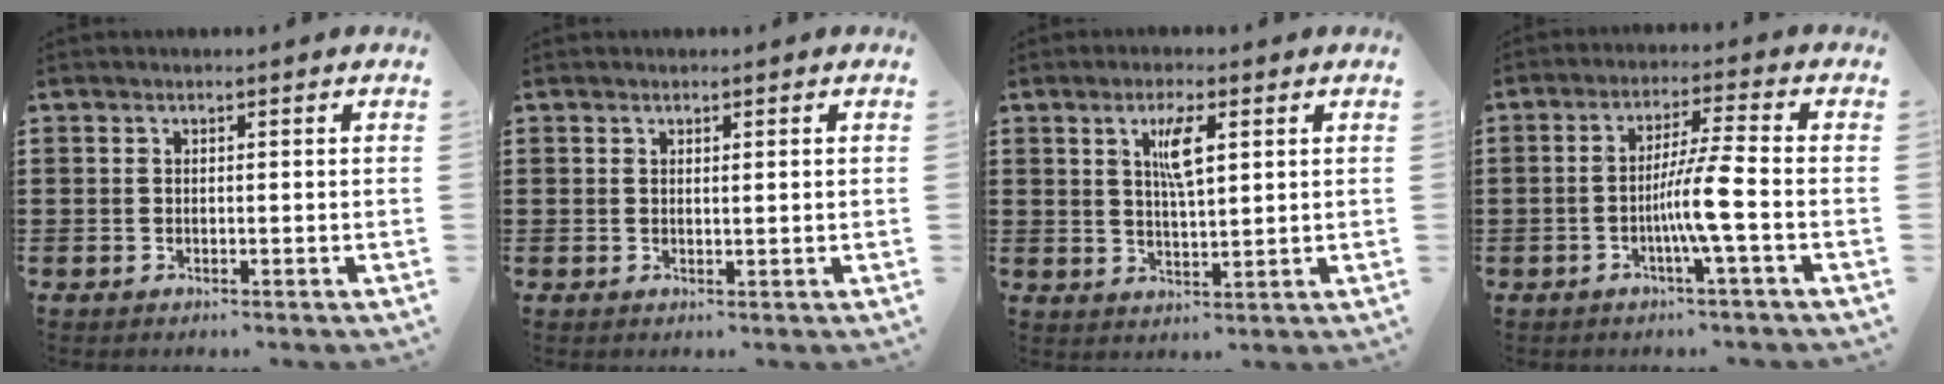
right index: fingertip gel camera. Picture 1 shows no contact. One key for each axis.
{"total": 0.6, "fx": 0.3, "fy": 0.0, "fz": 0.5, "tx": -0.010, "ty": -0.001, "tz": 0.005}
{"total": 5.0, "fx": 1.8, "fy": 1.3, "fz": 4.4, "tx": -0.086, "ty": 0.007, "tz": 0.025}
{"total": 6.9, "fx": -2.2, "fy": -0.6, "fz": 6.5, "tx": -0.112, "ty": -0.005, "tz": -0.043}